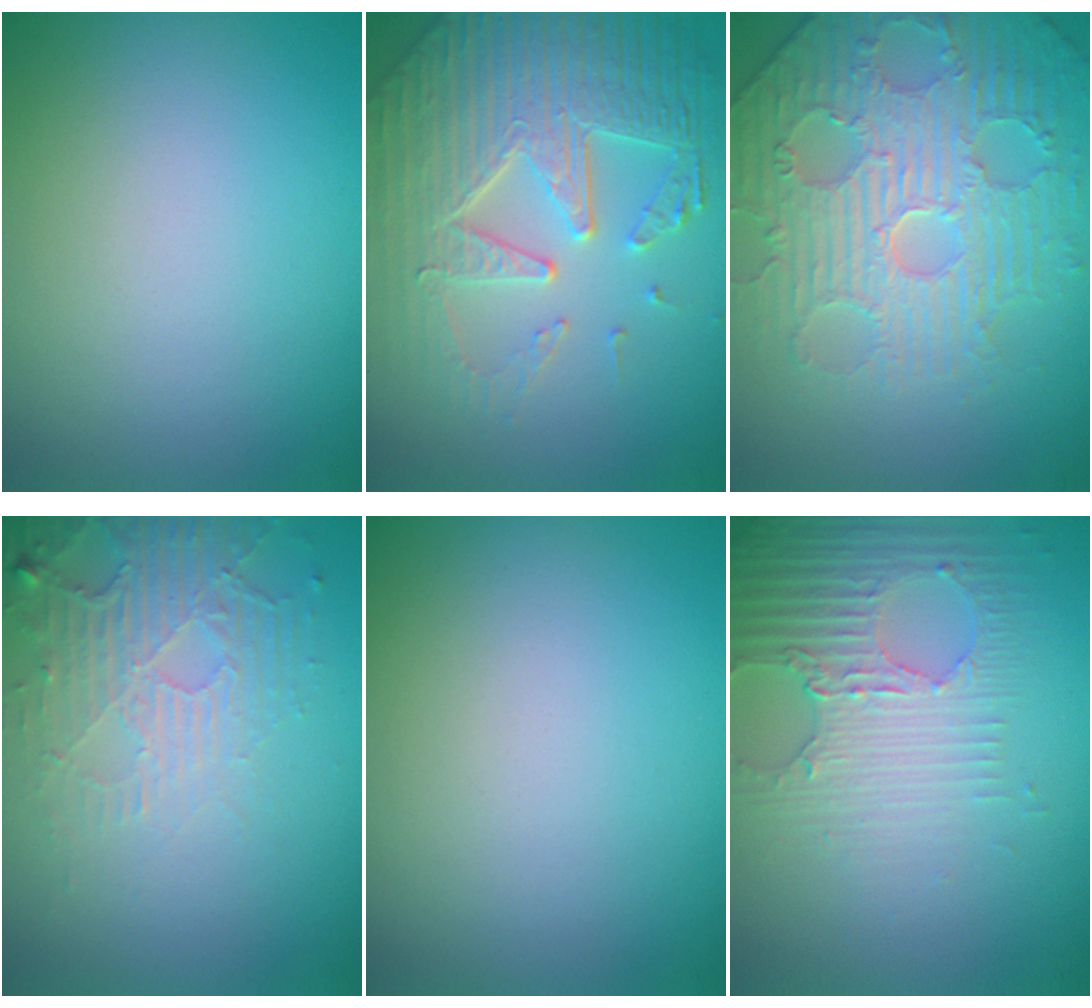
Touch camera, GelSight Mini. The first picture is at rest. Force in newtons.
{"total": 7.8, "press": 5.9, "slide": 5.1}
{"total": 5.3, "press": 5.2, "slide": 1.2}
{"total": 5.3, "press": 3.3, "slide": 4.1}
{"total": 0.0}
{"total": 3.5, "press": 3.4, "slide": 0.8}